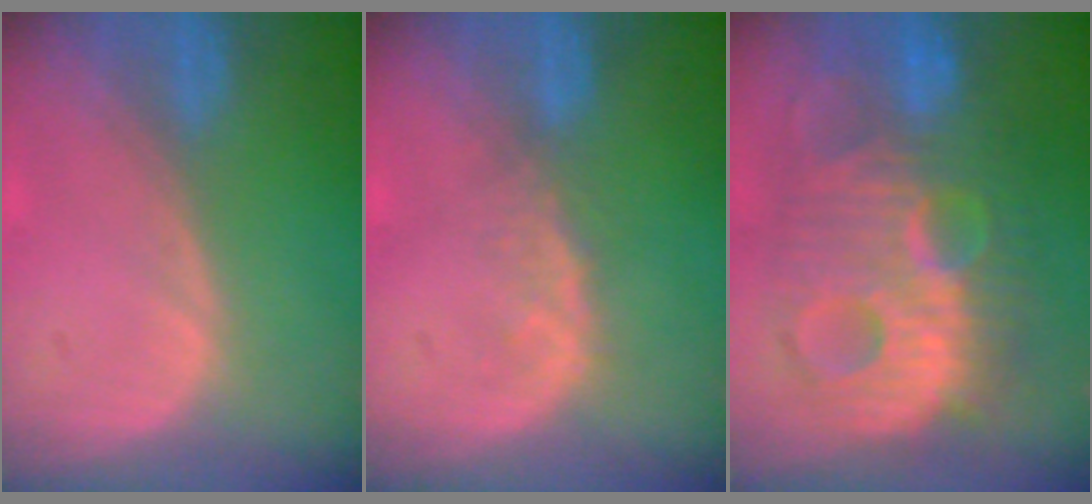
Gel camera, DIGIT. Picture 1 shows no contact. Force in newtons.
{"total": 1.9, "press": 1.9, "slide": 0.3}
{"total": 13.1, "press": 13.1, "slide": 1.1}